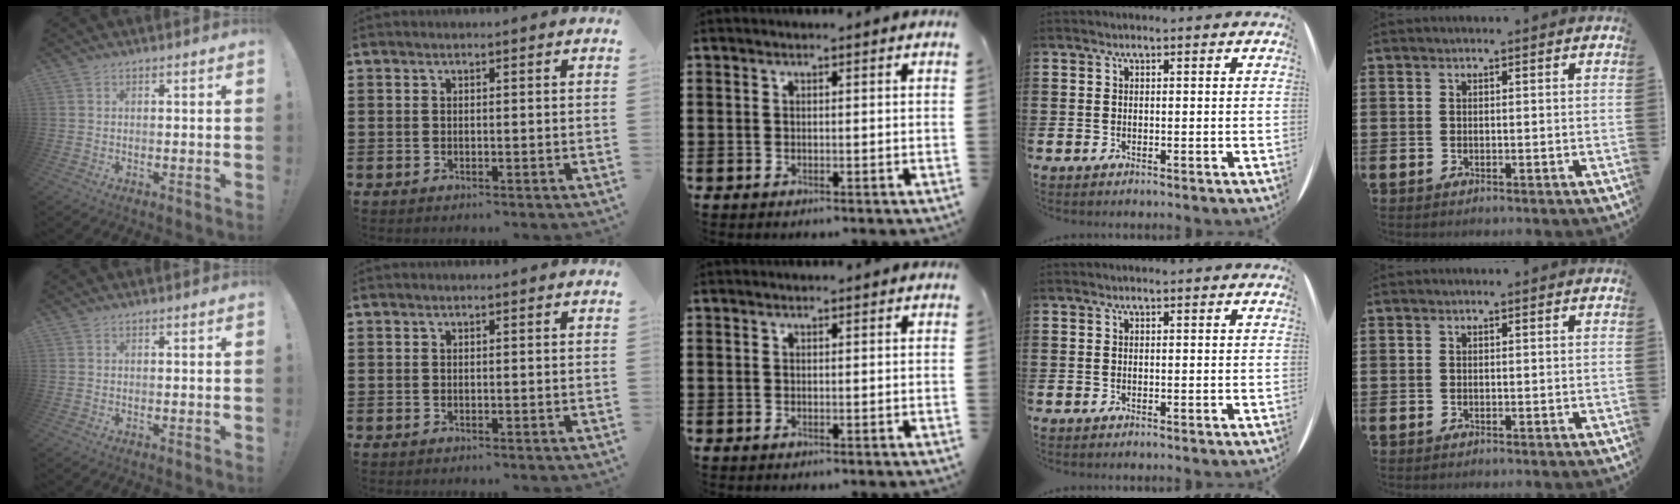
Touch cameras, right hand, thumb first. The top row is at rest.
{}